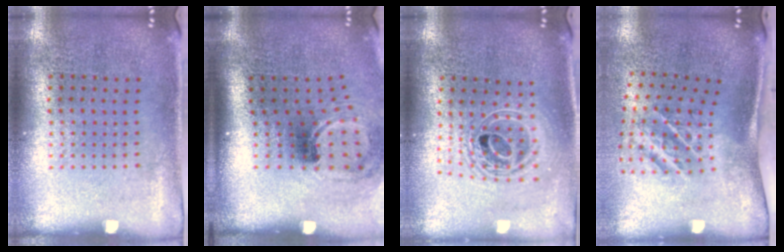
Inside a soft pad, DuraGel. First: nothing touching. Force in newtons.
{"total": 1.9, "press": 1.2, "slide": 1.4}
{"total": 2.0, "press": 1.5, "slide": 1.3}
{"total": 2.4, "press": 1.4, "slide": 2.0}